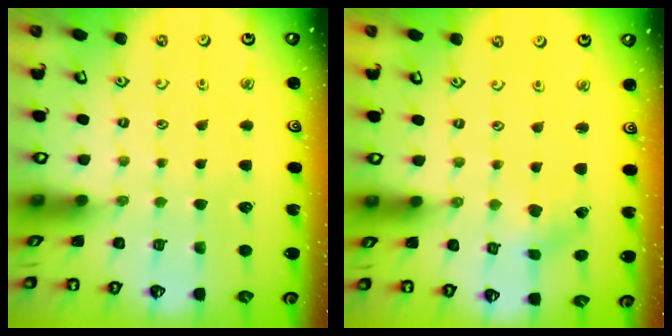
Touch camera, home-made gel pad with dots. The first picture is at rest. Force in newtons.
{"total": 1.4, "press": 1.4, "slide": 0.3}